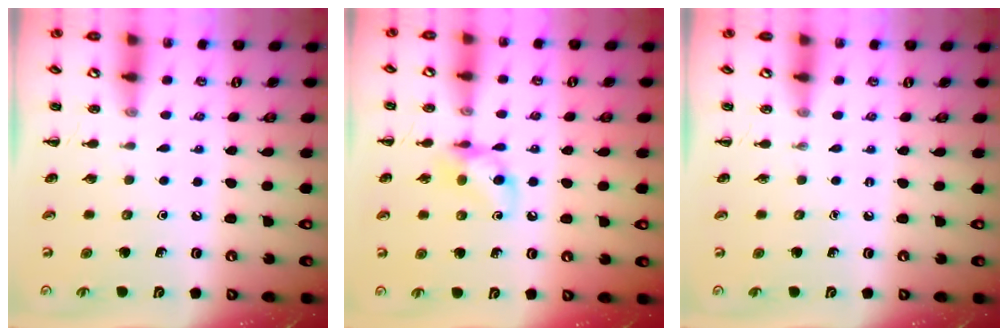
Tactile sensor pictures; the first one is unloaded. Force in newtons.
{"total": 8.6, "press": 8.6, "slide": 0.6}
{"total": 0.0}